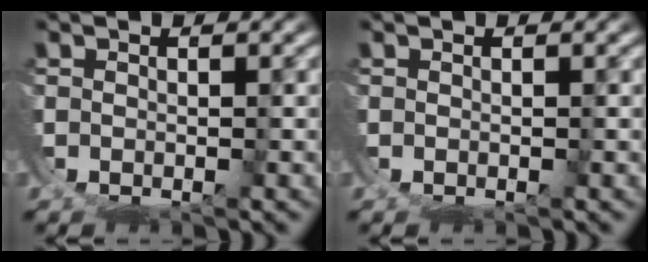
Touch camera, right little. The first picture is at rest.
{"total": 0.0}